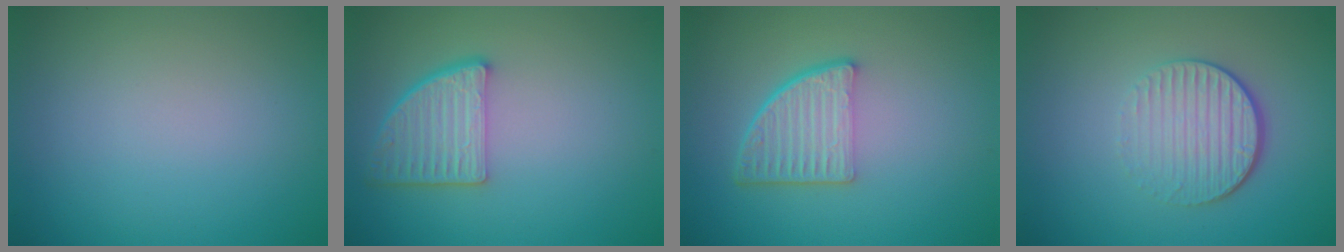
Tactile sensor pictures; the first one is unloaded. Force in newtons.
{"total": 4.5, "press": 3.5, "slide": 2.8}
{"total": 4.5, "press": 3.2, "slide": 3.2}
{"total": 4.2, "press": 2.8, "slide": 3.1}